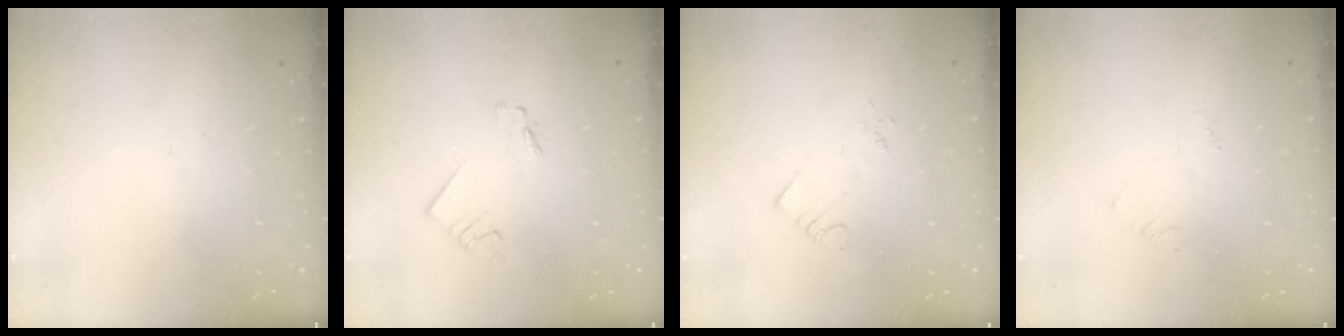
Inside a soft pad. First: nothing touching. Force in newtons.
{"total": 1.8, "press": 1.7, "slide": 0.2}
{"total": 2.4, "press": 2.4, "slide": 0.4}
{"total": 2.7, "press": 2.7, "slide": 0.2}